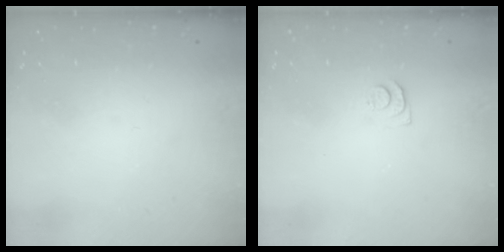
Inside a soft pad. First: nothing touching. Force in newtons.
{"total": 4.4, "press": 4.4, "slide": 0.6}